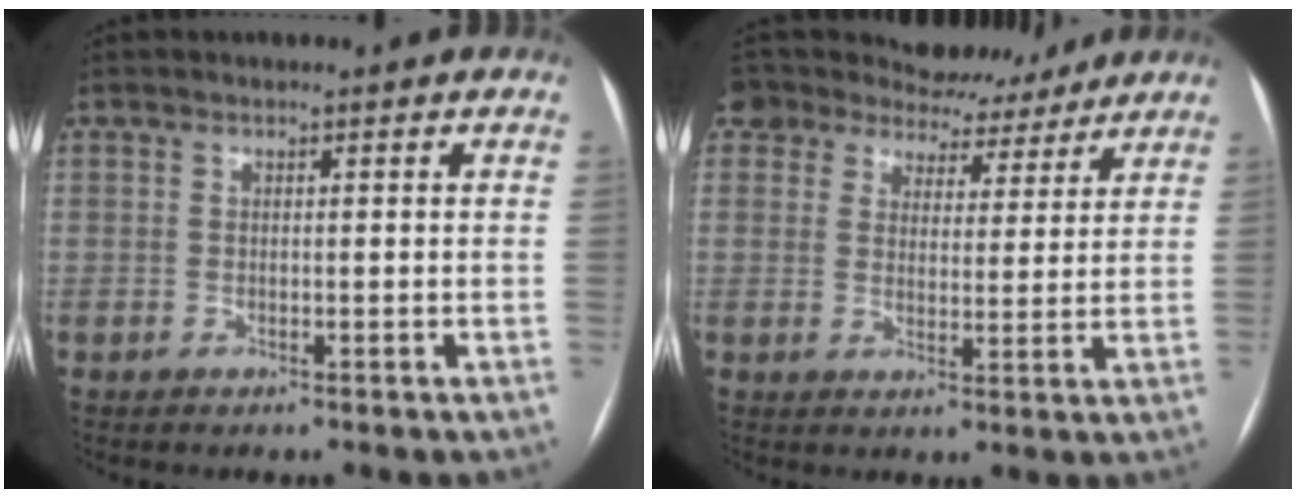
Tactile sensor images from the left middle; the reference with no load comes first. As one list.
[{"total": 17.0, "force": [15.4, 6.0, 3.9], "torque": [-0.070, 0.021, 0.207]}]